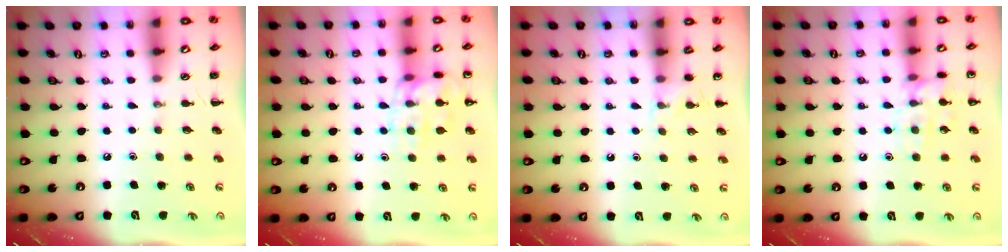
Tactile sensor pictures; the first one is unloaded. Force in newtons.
{"total": 13.6, "press": 13.5, "slide": 1.1}
{"total": 4.9, "press": 4.6, "slide": 1.7}
{"total": 10.2, "press": 10.2, "slide": 0.9}